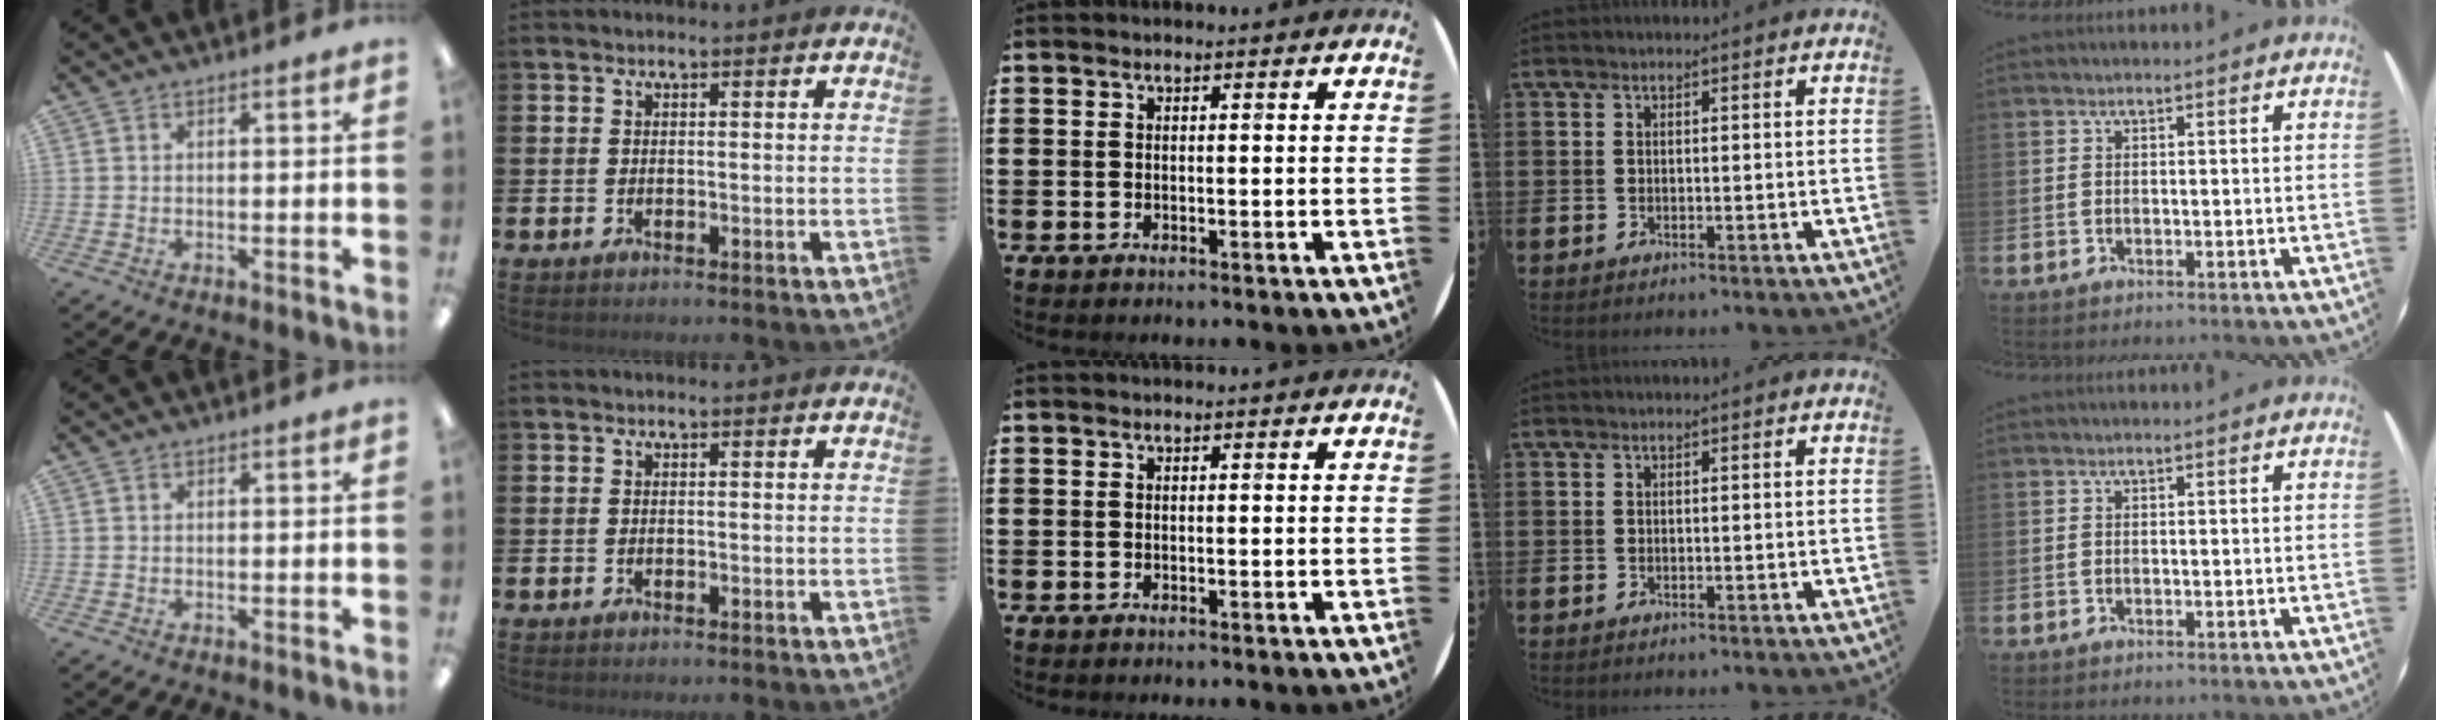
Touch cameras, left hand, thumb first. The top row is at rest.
{}